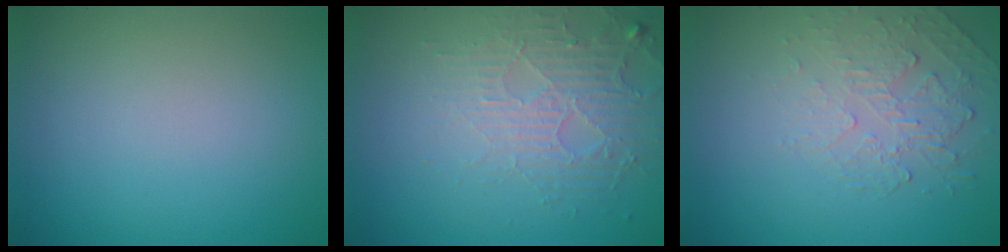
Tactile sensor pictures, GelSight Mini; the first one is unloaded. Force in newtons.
{"total": 3.8, "press": 2.9, "slide": 2.4}
{"total": 2.2, "press": 1.1, "slide": 1.9}